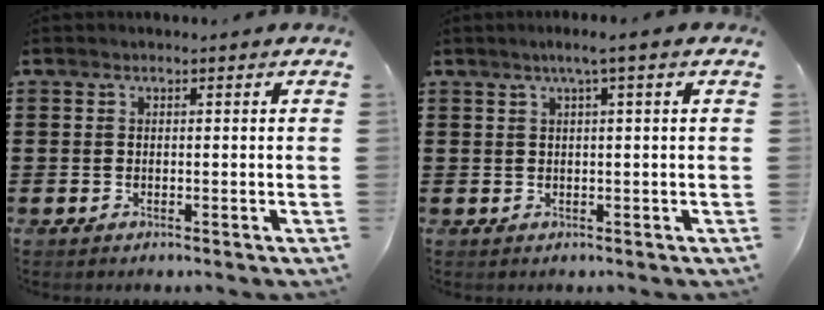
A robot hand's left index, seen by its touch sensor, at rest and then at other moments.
{"total": 2.2, "force": [0.9, -0.2, 2.0], "torque": [-0.038, -0.001, 0.014]}